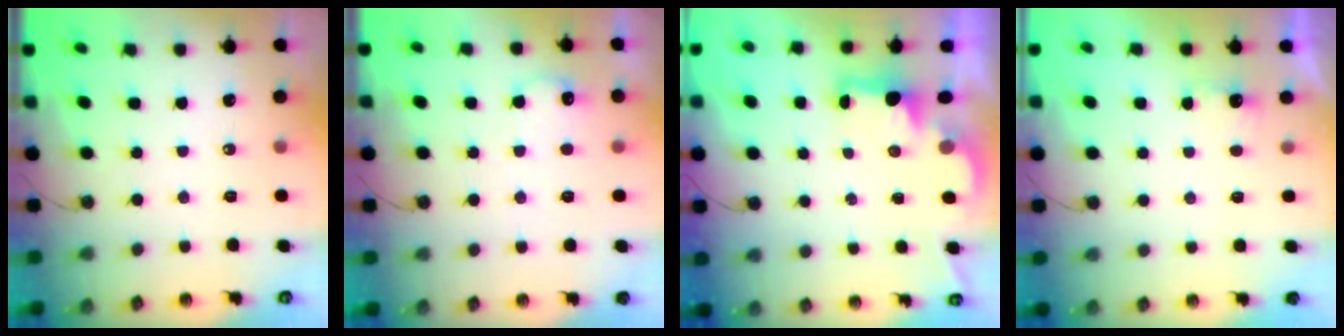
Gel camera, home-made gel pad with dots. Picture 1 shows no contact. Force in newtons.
{"total": 8.4, "press": 8.4, "slide": 0.5}
{"total": 2.1, "press": 1.9, "slide": 0.8}
{"total": 2.3, "press": 2.2, "slide": 0.9}